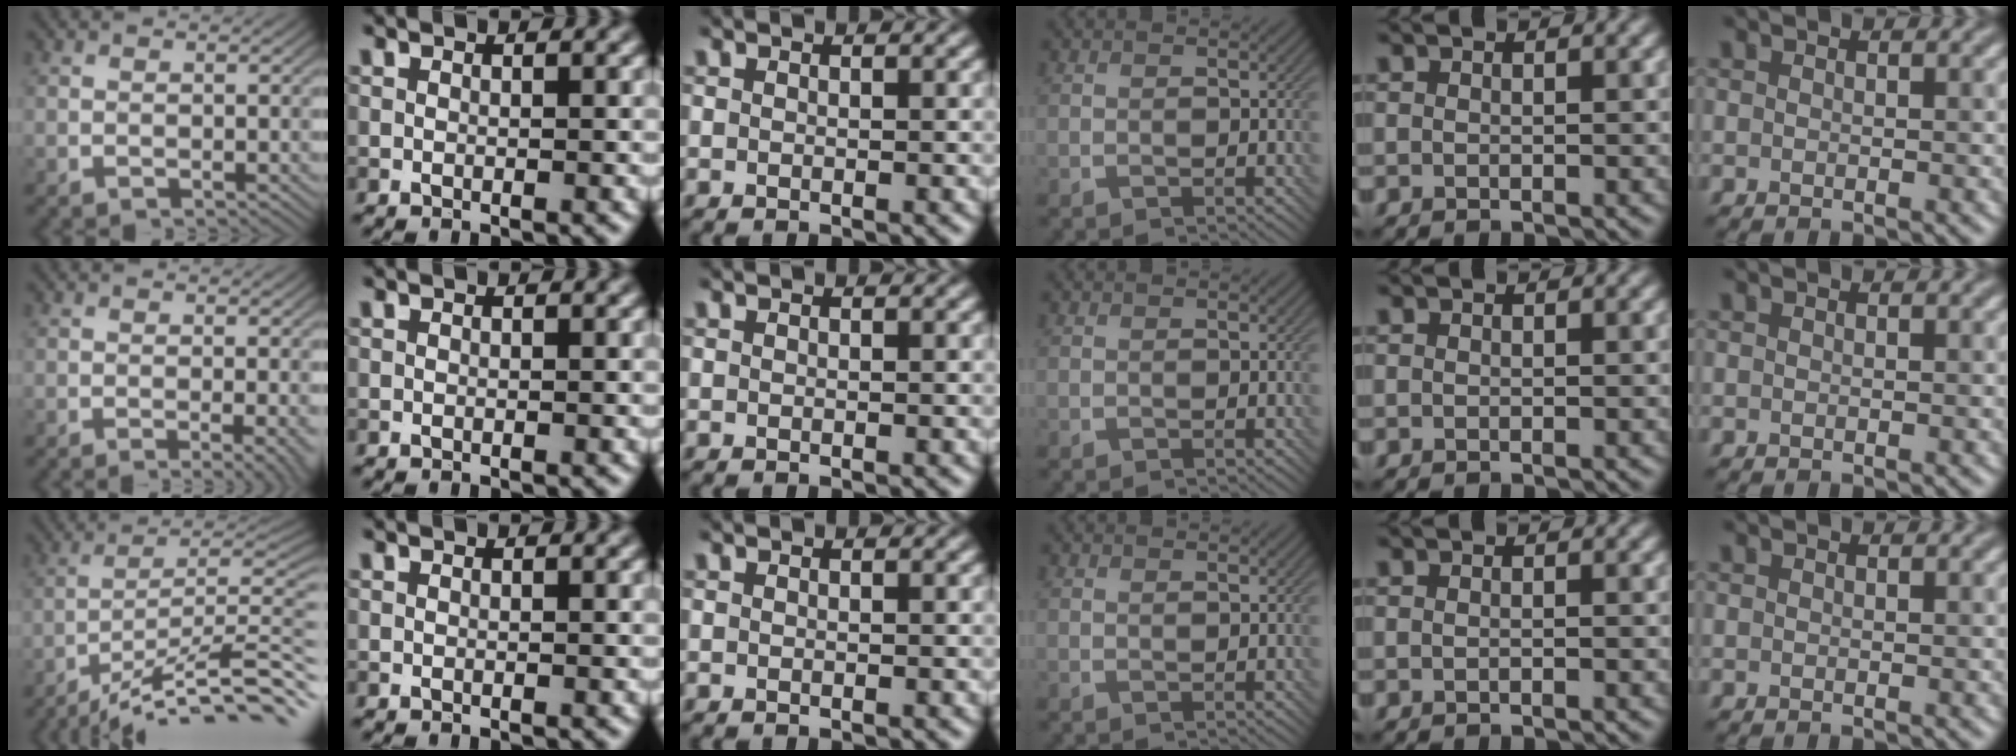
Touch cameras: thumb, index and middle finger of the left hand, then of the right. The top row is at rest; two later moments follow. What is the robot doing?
{"motion": "screw", "object": "bottle cap"}